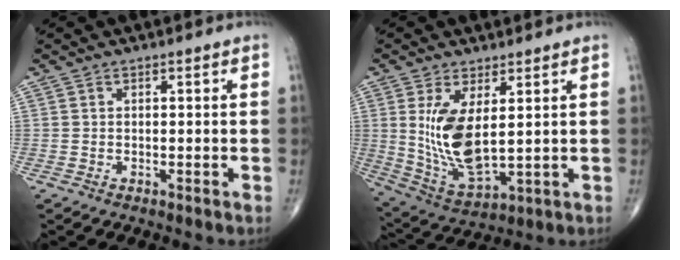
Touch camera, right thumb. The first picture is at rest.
{"total": 12.1, "force": [2.2, 5.1, 10.7], "torque": [-0.210, -0.028, 0.061]}